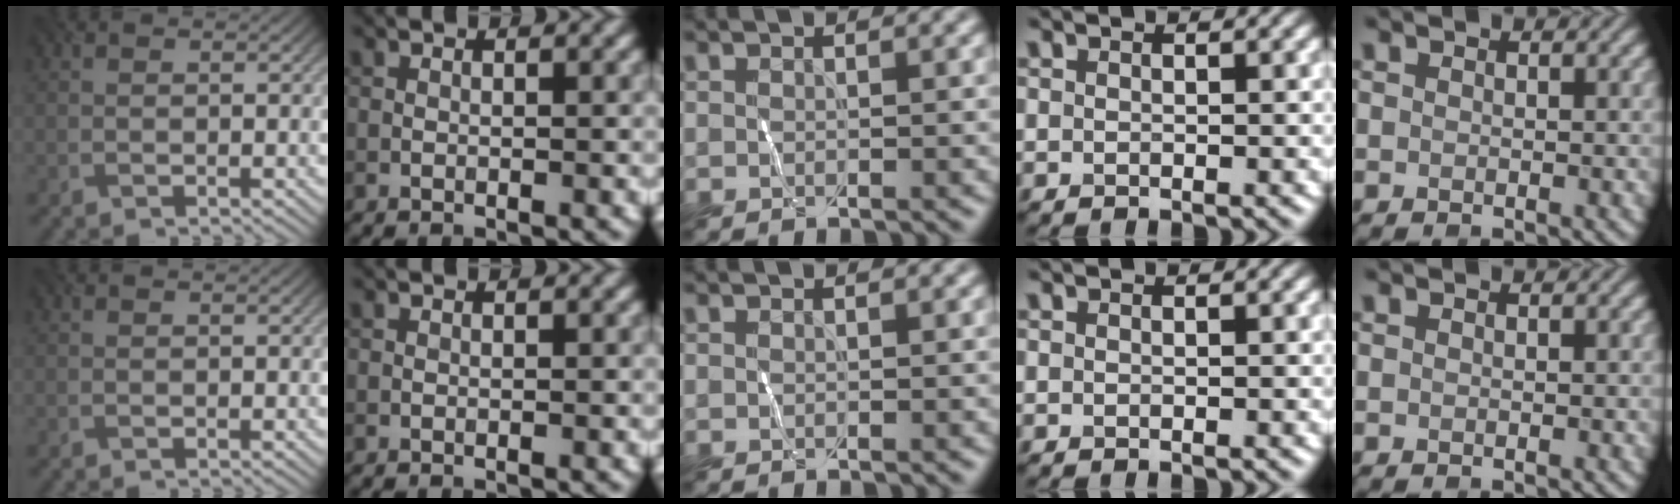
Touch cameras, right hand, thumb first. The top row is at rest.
{}